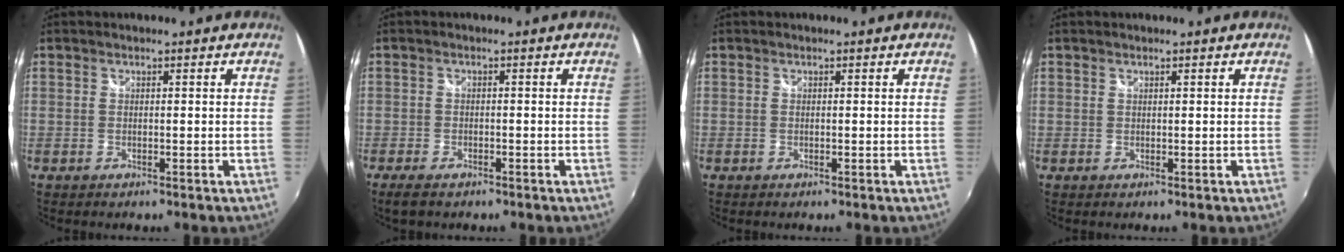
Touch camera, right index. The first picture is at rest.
{"total": 3.7, "force": [-2.7, 1.5, 2.1], "torque": [-0.052, -0.012, -0.047]}
{"total": 0.0}
{"total": 0.6, "force": [0.4, 0.5, -0.1], "torque": [0.004, 0.005, 0.007]}